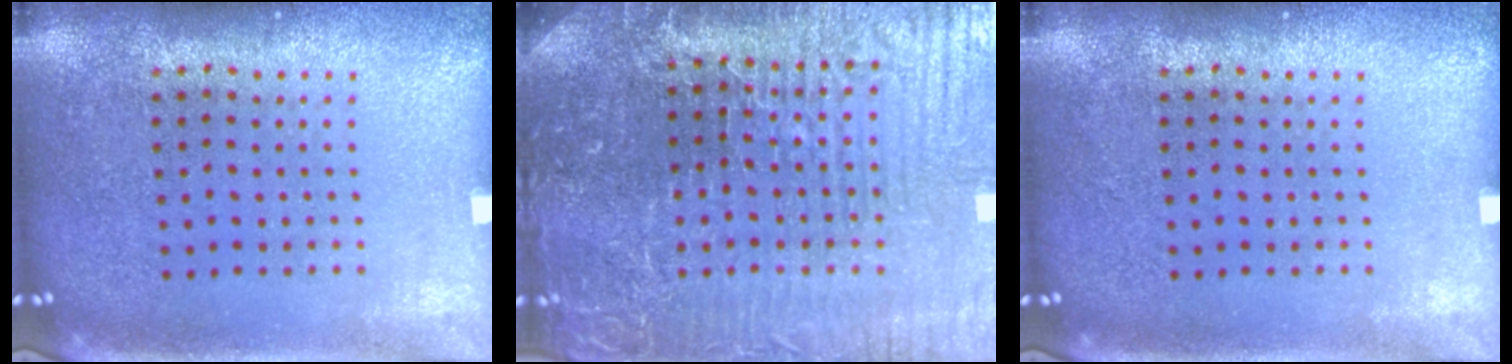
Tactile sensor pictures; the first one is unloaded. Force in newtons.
{"total": 5.8, "press": 5.3, "slide": 2.3}
{"total": 0.0}